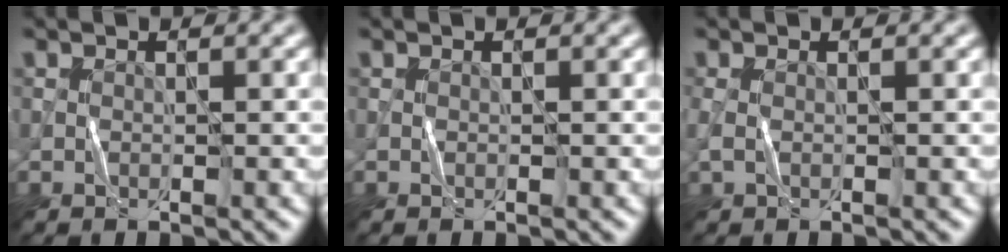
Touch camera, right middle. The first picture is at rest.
{"total": 0.0}
{"total": 1.0, "force": [0.0, 0.4, 0.9], "torque": [-0.025, 0.000, -0.002]}